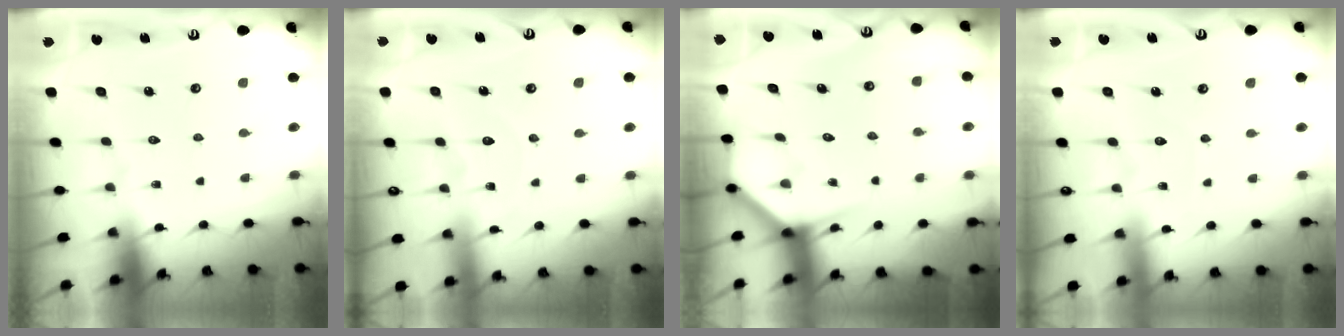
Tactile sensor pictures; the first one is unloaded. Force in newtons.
{"total": 5.6, "press": 5.6, "slide": 0.6}
{"total": 3.9, "press": 3.9, "slide": 0.2}
{"total": 2.8, "press": 2.7, "slide": 0.4}